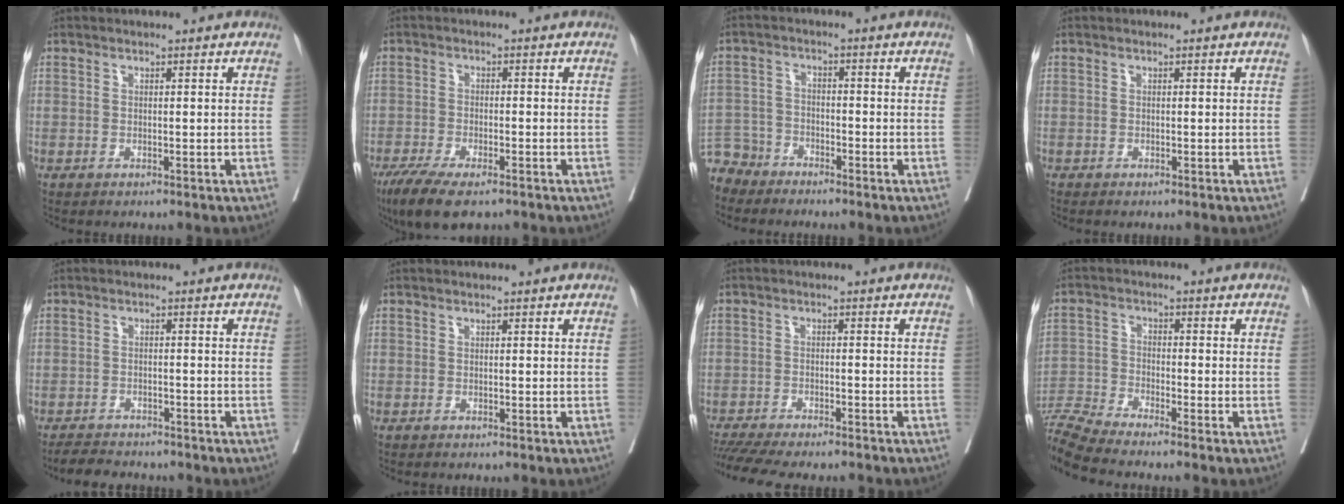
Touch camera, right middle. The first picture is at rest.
{"total": 9.1, "force": [-6.5, 2.7, 5.8], "torque": [-0.094, -0.018, -0.108]}
{"total": 6.4, "force": [-5.8, 2.6, -0.4], "torque": [0.009, -0.001, -0.118]}
{"total": 0.0}
{"total": 5.1, "force": [-4.7, 1.6, 1.2], "torque": [-0.018, -0.010, -0.075]}
{"total": 0.0}
{"total": 13.5, "force": [-12.0, 2.0, 5.7], "torque": [-0.100, -0.016, -0.173]}
{"total": 10.5, "force": [-9.7, -1.9, 3.7], "torque": [-0.077, -0.009, -0.180]}